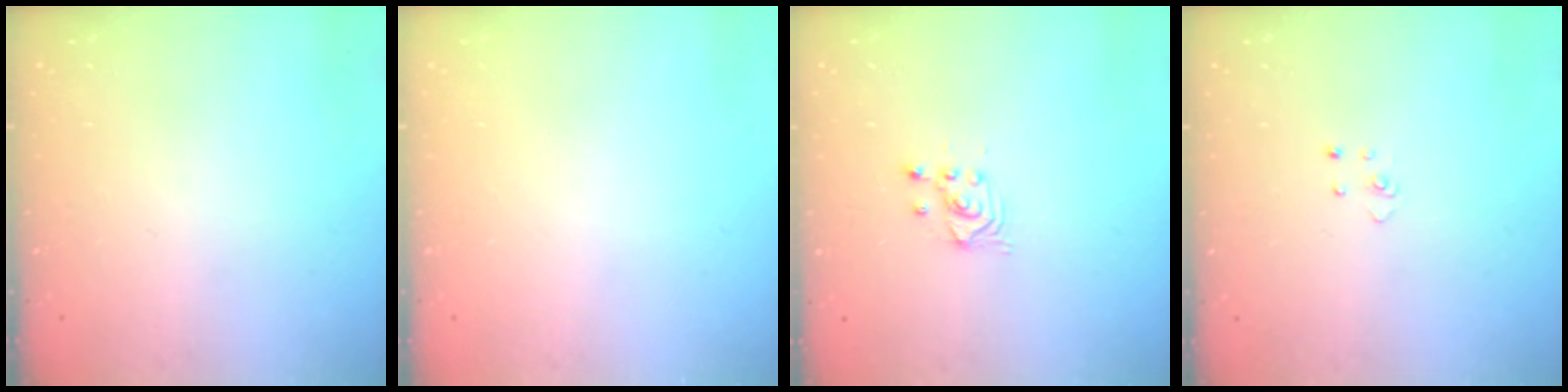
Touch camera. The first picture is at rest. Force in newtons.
{"total": 0.0}
{"total": 2.4, "press": 2.3, "slide": 0.2}
{"total": 2.7, "press": 2.7, "slide": 0.3}